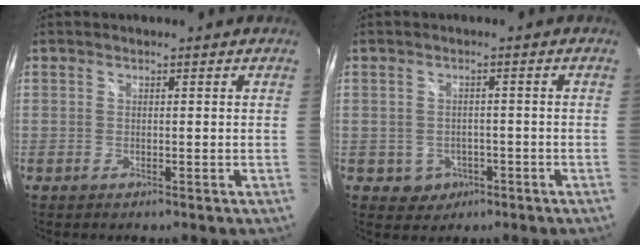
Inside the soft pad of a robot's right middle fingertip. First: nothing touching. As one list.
[{"total": 2.2, "force": [-0.8, 2.0, 0.7], "torque": [-0.016, -0.001, -0.008]}]